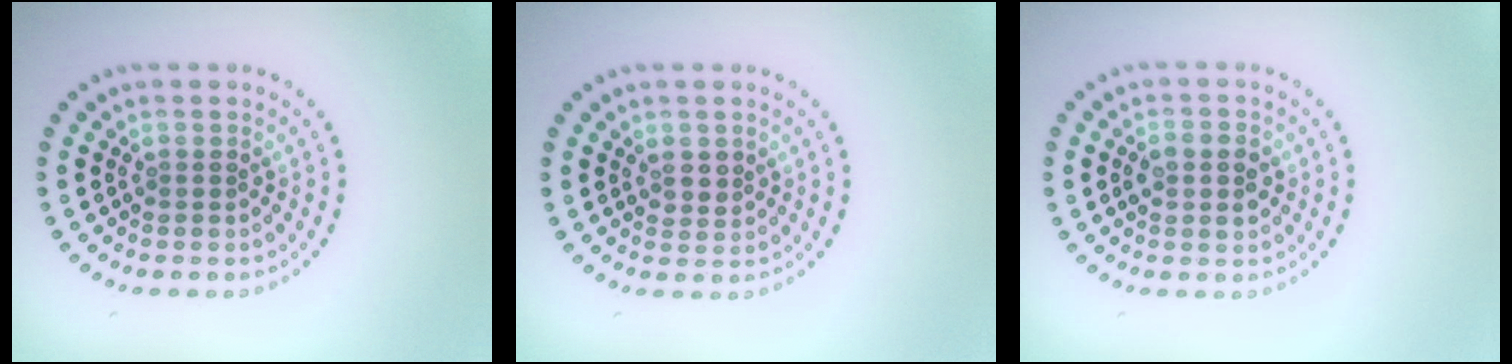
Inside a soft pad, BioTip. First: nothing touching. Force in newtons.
{"total": 1.5, "press": 1.4, "slide": 0.4}
{"total": 2.8, "press": 2.8, "slide": 0.1}